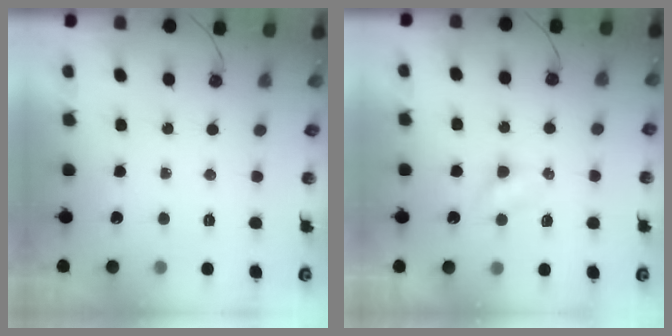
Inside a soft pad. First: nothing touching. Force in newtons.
{"total": 2.9, "press": 2.9, "slide": 0.3}